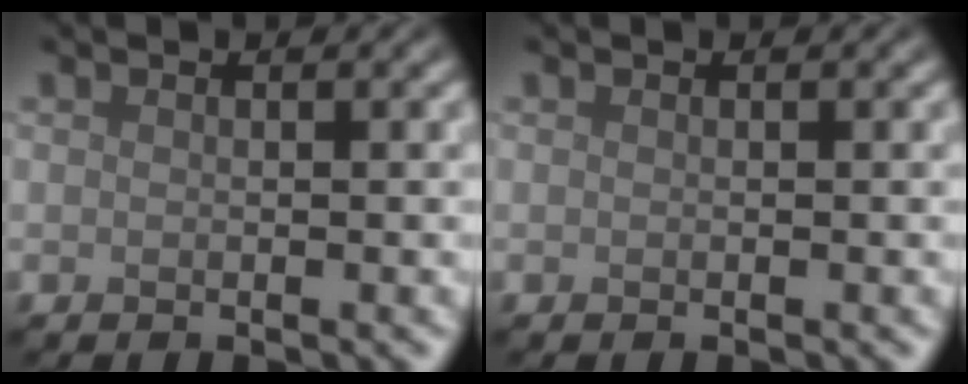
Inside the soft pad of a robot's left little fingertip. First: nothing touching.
{"total": 0.0}